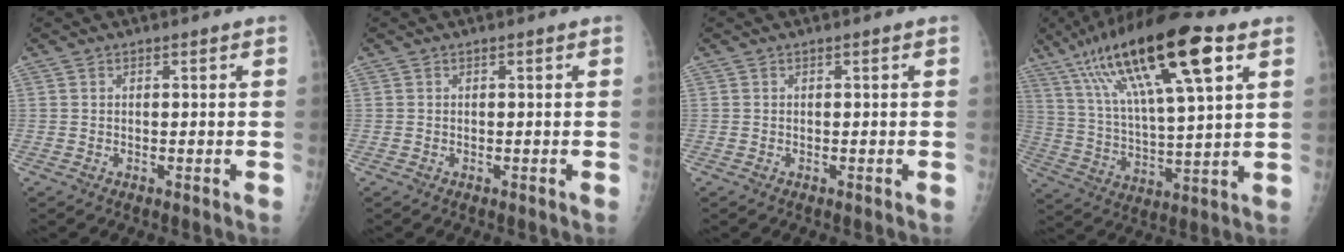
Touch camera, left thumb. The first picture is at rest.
{"total": 0.0}
{"total": 0.0}
{"total": 23.7, "force": [11.8, 5.7, 19.7], "torque": [-0.351, -0.008, 0.208]}